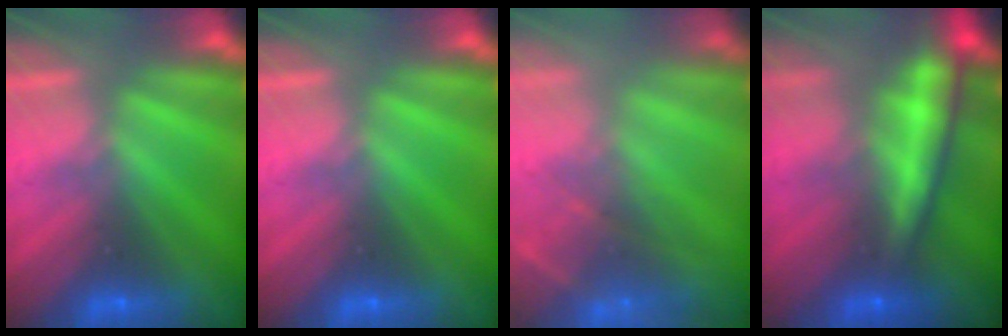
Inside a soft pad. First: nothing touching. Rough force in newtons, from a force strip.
{"total": 0.0}
{"total": 7.4}
{"total": 6.5}